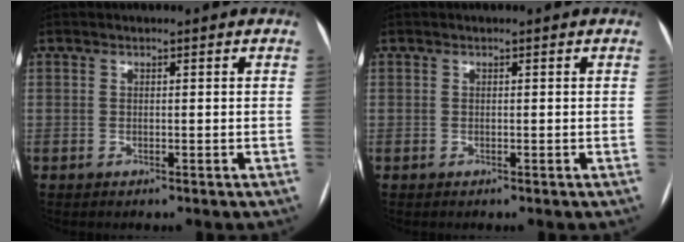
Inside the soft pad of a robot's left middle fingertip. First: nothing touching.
{"total": 0.0}